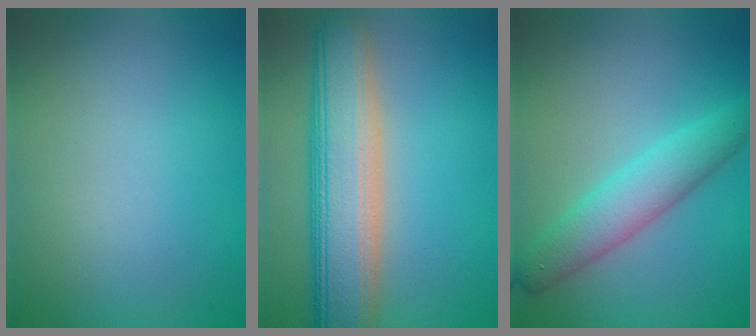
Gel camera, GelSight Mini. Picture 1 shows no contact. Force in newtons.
{"total": 8.6, "press": 8.6, "slide": 0.4}
{"total": 4.1, "press": 4.1, "slide": 0.1}